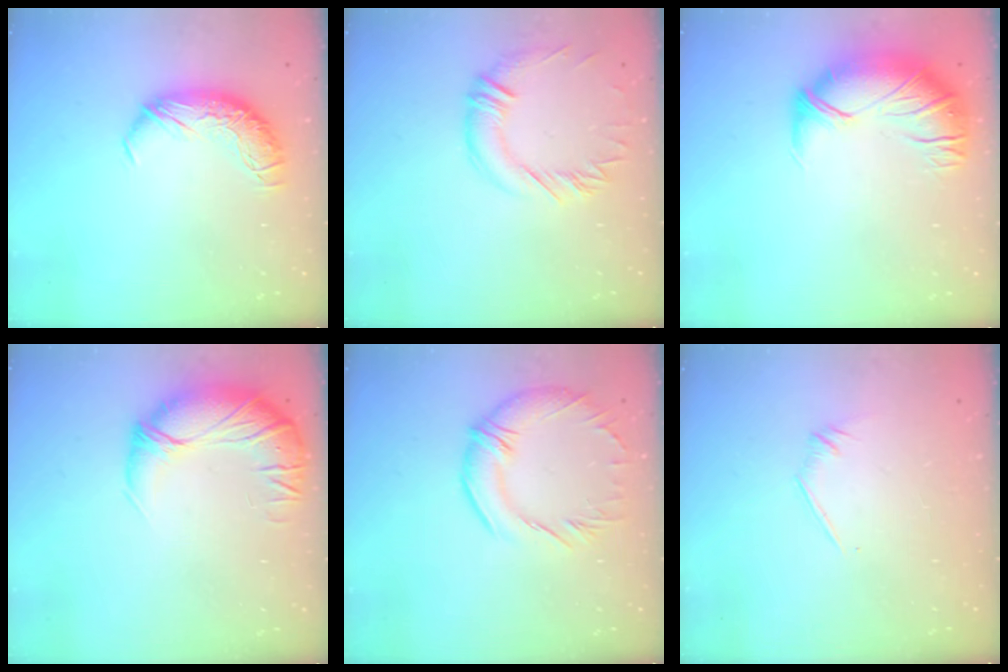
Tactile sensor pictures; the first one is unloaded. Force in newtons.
{"total": 0.8, "press": 0.2, "slide": 0.8}
{"total": 2.7, "press": 0.8, "slide": 2.6}
{"total": 2.5, "press": 0.4, "slide": 2.5}
{"total": 4.4, "press": 3.3, "slide": 3.0}
{"total": 5.6, "press": 5.4, "slide": 1.5}